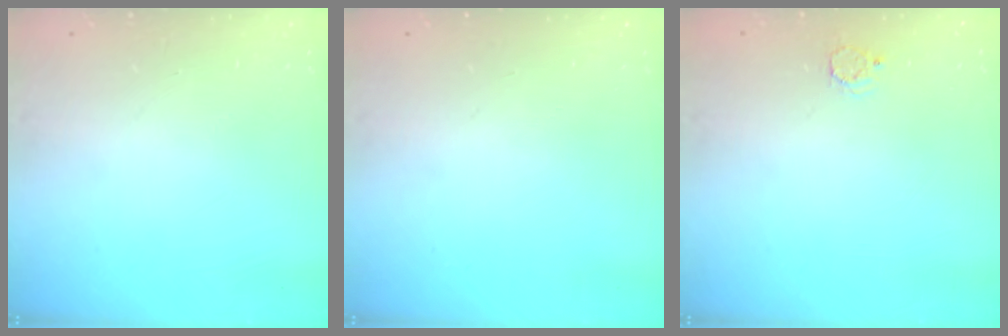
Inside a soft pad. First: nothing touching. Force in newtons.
{"total": 0.0}
{"total": 2.4, "press": 2.4, "slide": 0.3}